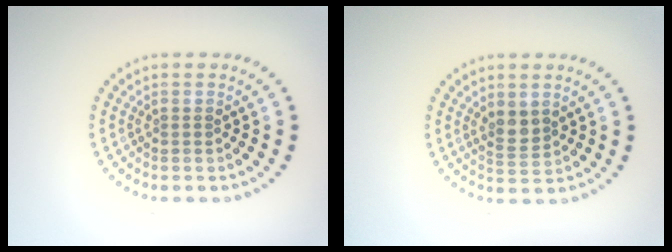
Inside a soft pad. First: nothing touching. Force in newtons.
{"total": 1.9, "press": 1.7, "slide": 0.9}